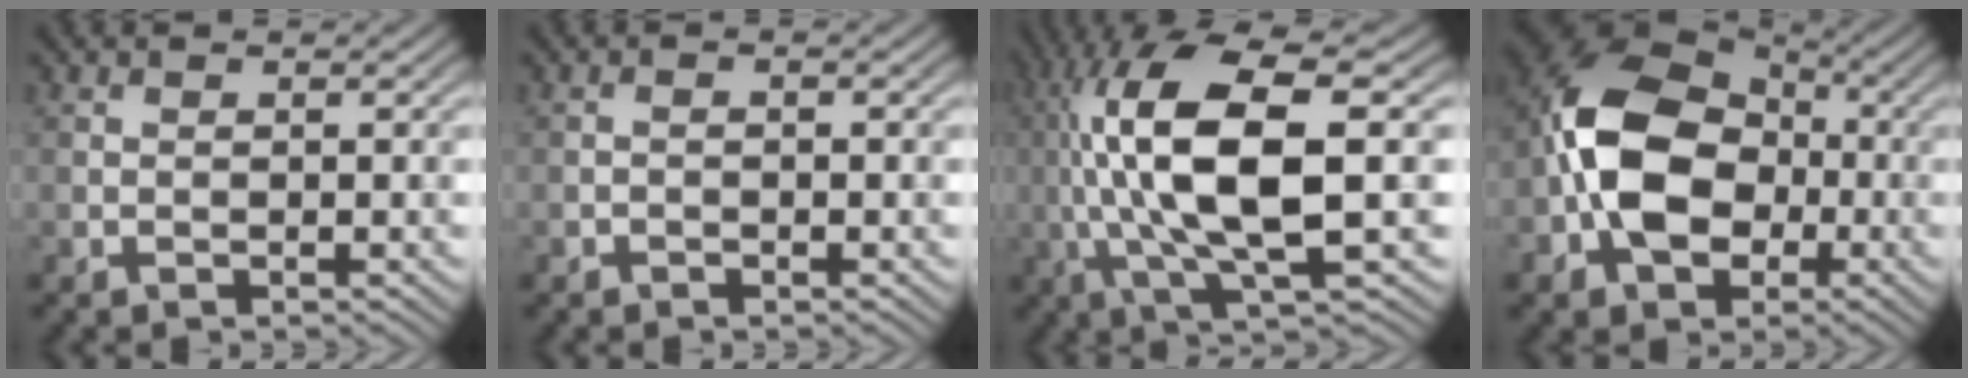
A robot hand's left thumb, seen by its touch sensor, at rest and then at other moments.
{"total": 0.6, "force": [-0.4, 0.3, 0.4], "torque": [-0.005, 0.002, -0.009]}
{"total": 13.6, "force": [0.8, 3.7, 13.0], "torque": [-0.271, 0.014, 0.017]}
{"total": 12.9, "force": [-1.9, 9.3, 8.7], "torque": [-0.181, 0.005, -0.053]}